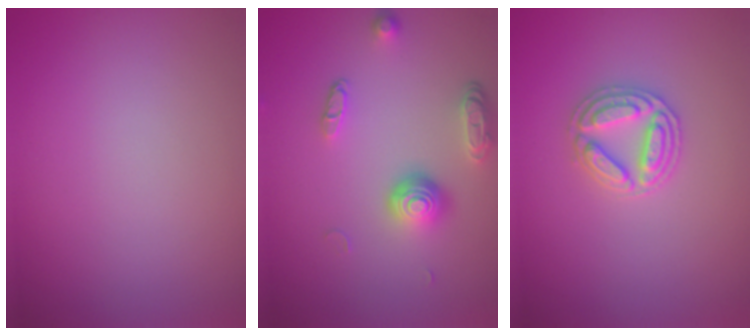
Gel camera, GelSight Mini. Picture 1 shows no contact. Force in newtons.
{"total": 3.8, "press": 2.9, "slide": 2.6}
{"total": 3.1, "press": 3.0, "slide": 0.7}